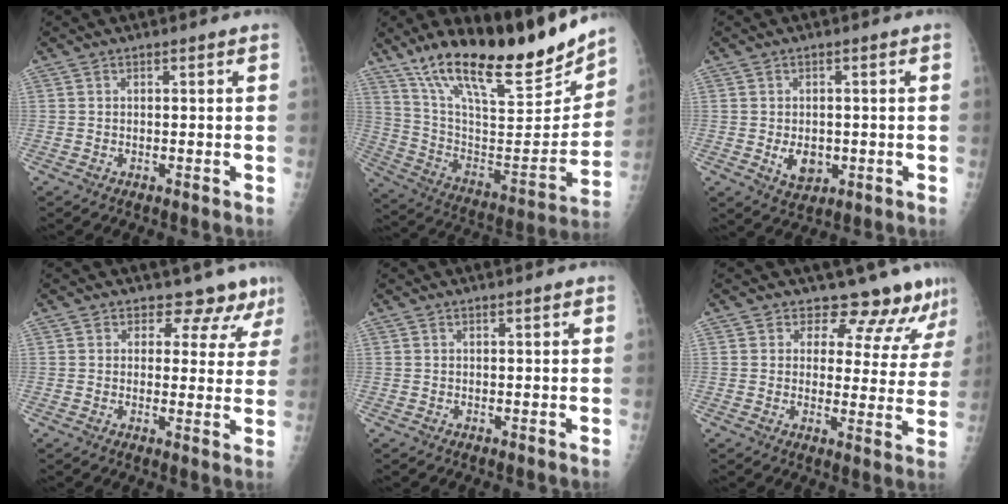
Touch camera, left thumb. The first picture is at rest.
{"total": 26.5, "force": [19.9, 7.0, 16.0], "torque": [-0.232, -0.084, 0.339]}
{"total": 4.7, "force": [-0.7, 3.5, 3.1], "torque": [-0.031, -0.004, 0.001]}
{"total": 7.8, "force": [6.4, 4.4, 1.1], "torque": [0.034, -0.031, 0.058]}
{"total": 0.0}
{"total": 11.0, "force": [10.1, 3.9, 1.8], "torque": [0.023, -0.066, 0.107]}